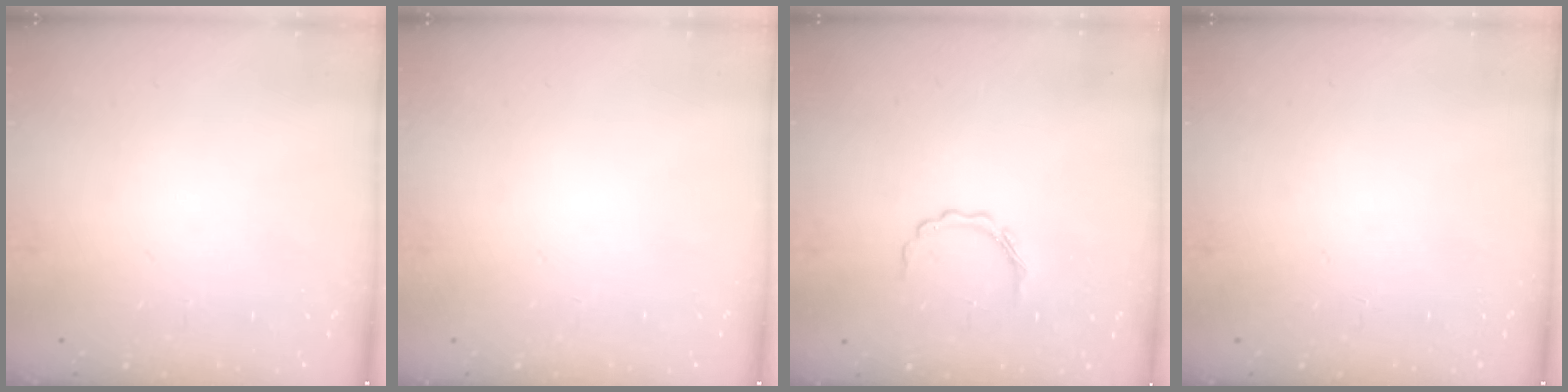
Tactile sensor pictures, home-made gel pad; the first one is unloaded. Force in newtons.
{"total": 0.0}
{"total": 4.3, "press": 4.3, "slide": 0.6}
{"total": 0.0}